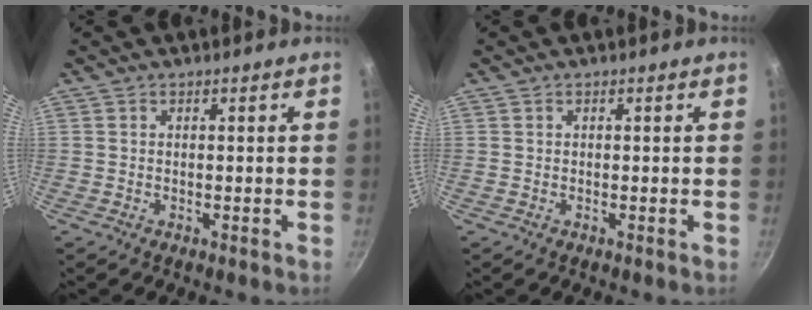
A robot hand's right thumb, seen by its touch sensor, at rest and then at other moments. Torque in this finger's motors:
{"motor_torque": [-0.01, 0.01, -0.15, 0.06, 0.02]}